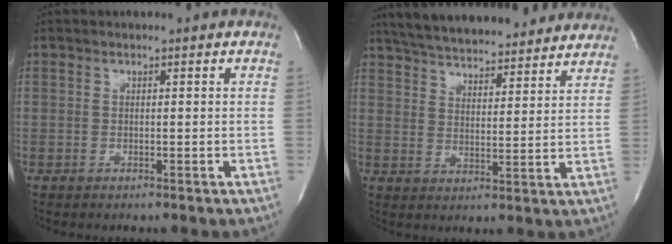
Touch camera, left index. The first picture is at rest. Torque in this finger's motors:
{"motor_torque": [0.84, -0.93, 0.35, 0.20]}